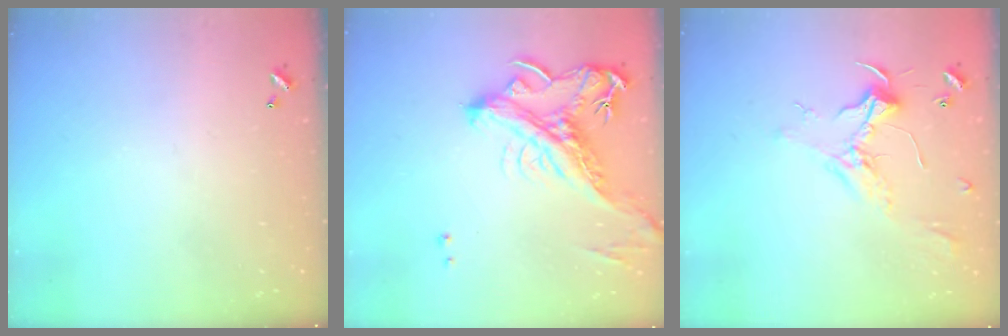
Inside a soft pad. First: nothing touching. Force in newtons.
{"total": 4.7, "press": 4.5, "slide": 1.3}
{"total": 2.3, "press": 2.2, "slide": 0.7}